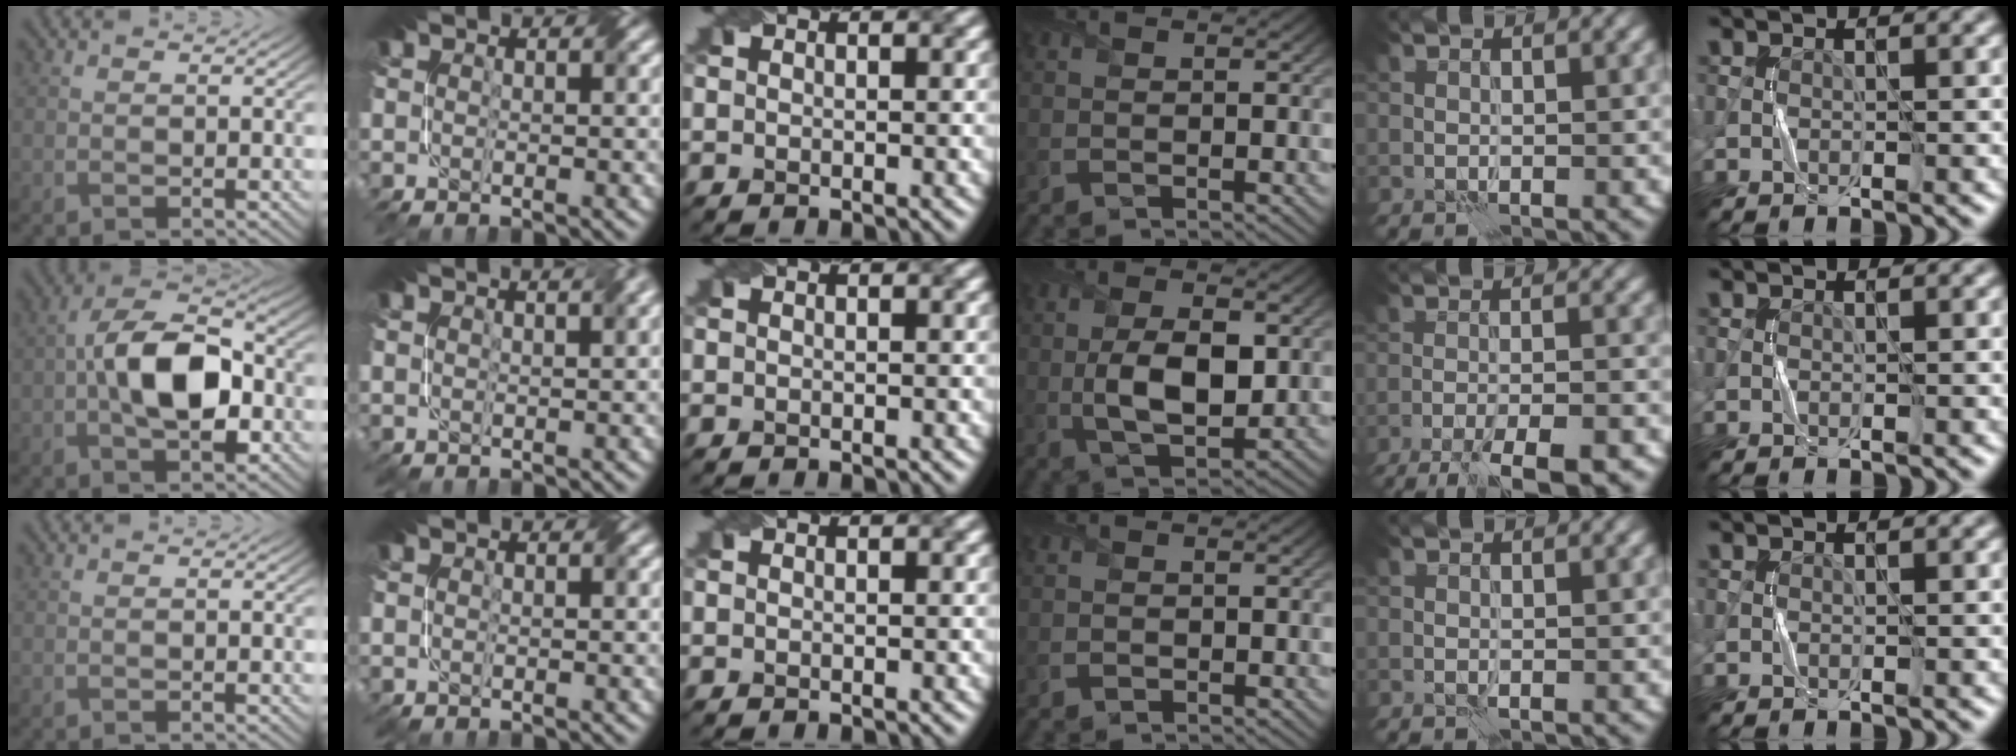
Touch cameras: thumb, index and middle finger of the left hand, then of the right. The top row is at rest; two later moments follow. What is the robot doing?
{"motion": "fold", "object": "napkin"}